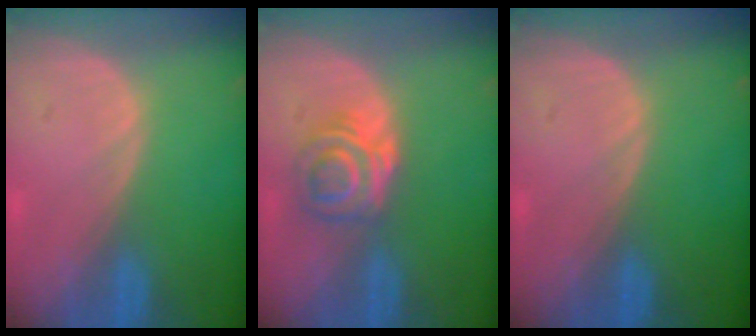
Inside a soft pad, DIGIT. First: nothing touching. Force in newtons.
{"total": 6.2, "press": 5.1, "slide": 3.6}
{"total": 0.0}